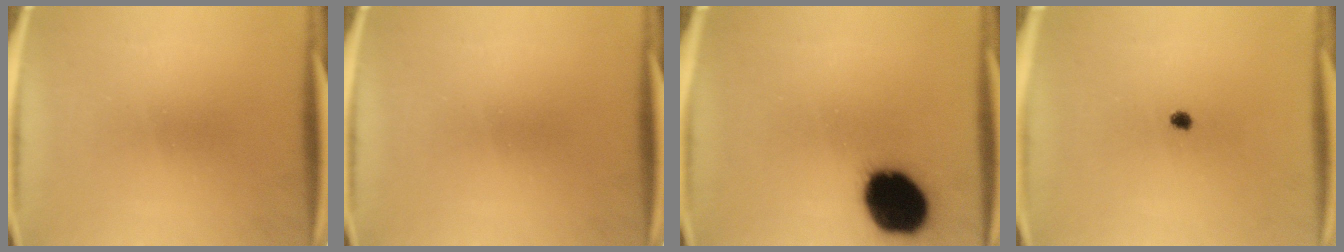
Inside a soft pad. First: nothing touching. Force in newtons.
{"total": 0.0}
{"total": 19.4}
{"total": 1.2}